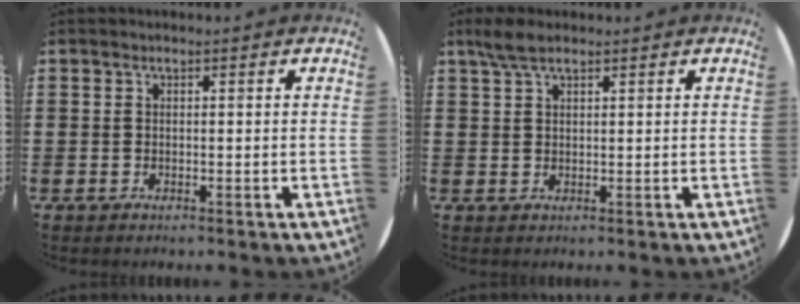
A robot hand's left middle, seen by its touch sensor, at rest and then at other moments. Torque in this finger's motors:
{"motor_torque": [0.59, -0.48, 0.06, 0.02]}